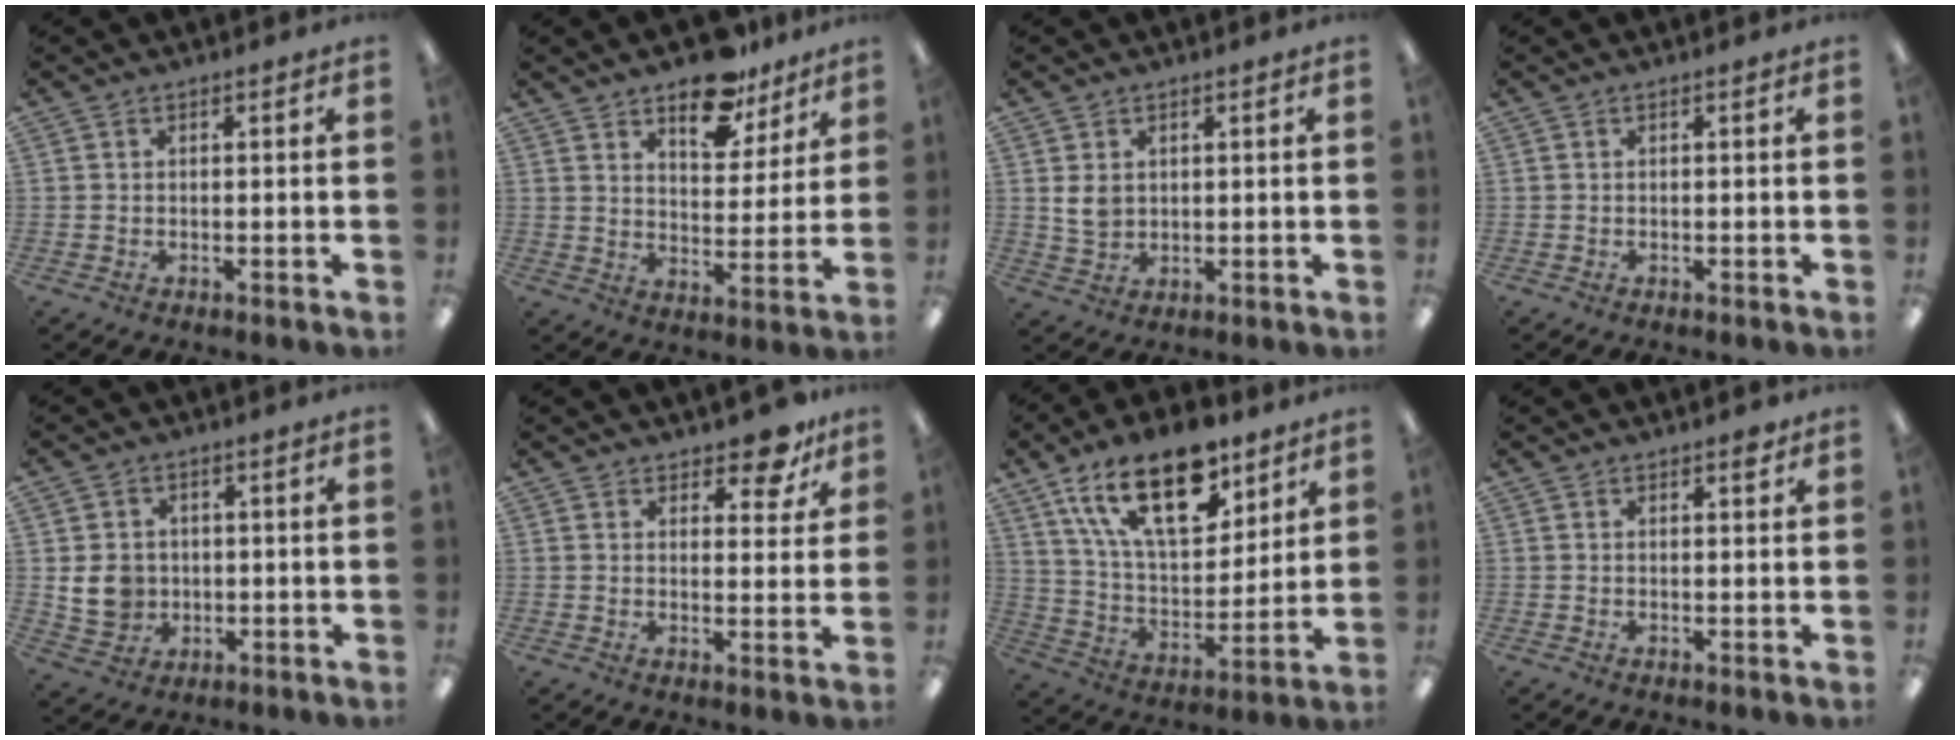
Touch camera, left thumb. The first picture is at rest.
{"total": 12.1, "force": [9.3, 5.7, 5.2], "torque": [-0.053, -0.059, 0.161]}
{"total": 4.5, "force": [1.4, 3.5, 2.6], "torque": [-0.053, -0.001, 0.025]}
{"total": 0.0}
{"total": 7.2, "force": [0.2, 6.4, 3.1], "torque": [-0.057, 0.006, 0.006]}
{"total": 7.4, "force": [5.9, 3.0, 3.2], "torque": [-0.031, -0.036, 0.101]}
{"total": 22.5, "force": [13.0, 11.0, 14.7], "torque": [-0.262, -0.058, 0.222]}
{"total": 2.0, "force": [1.6, 0.9, 0.7], "torque": [0.009, -0.010, 0.024]}